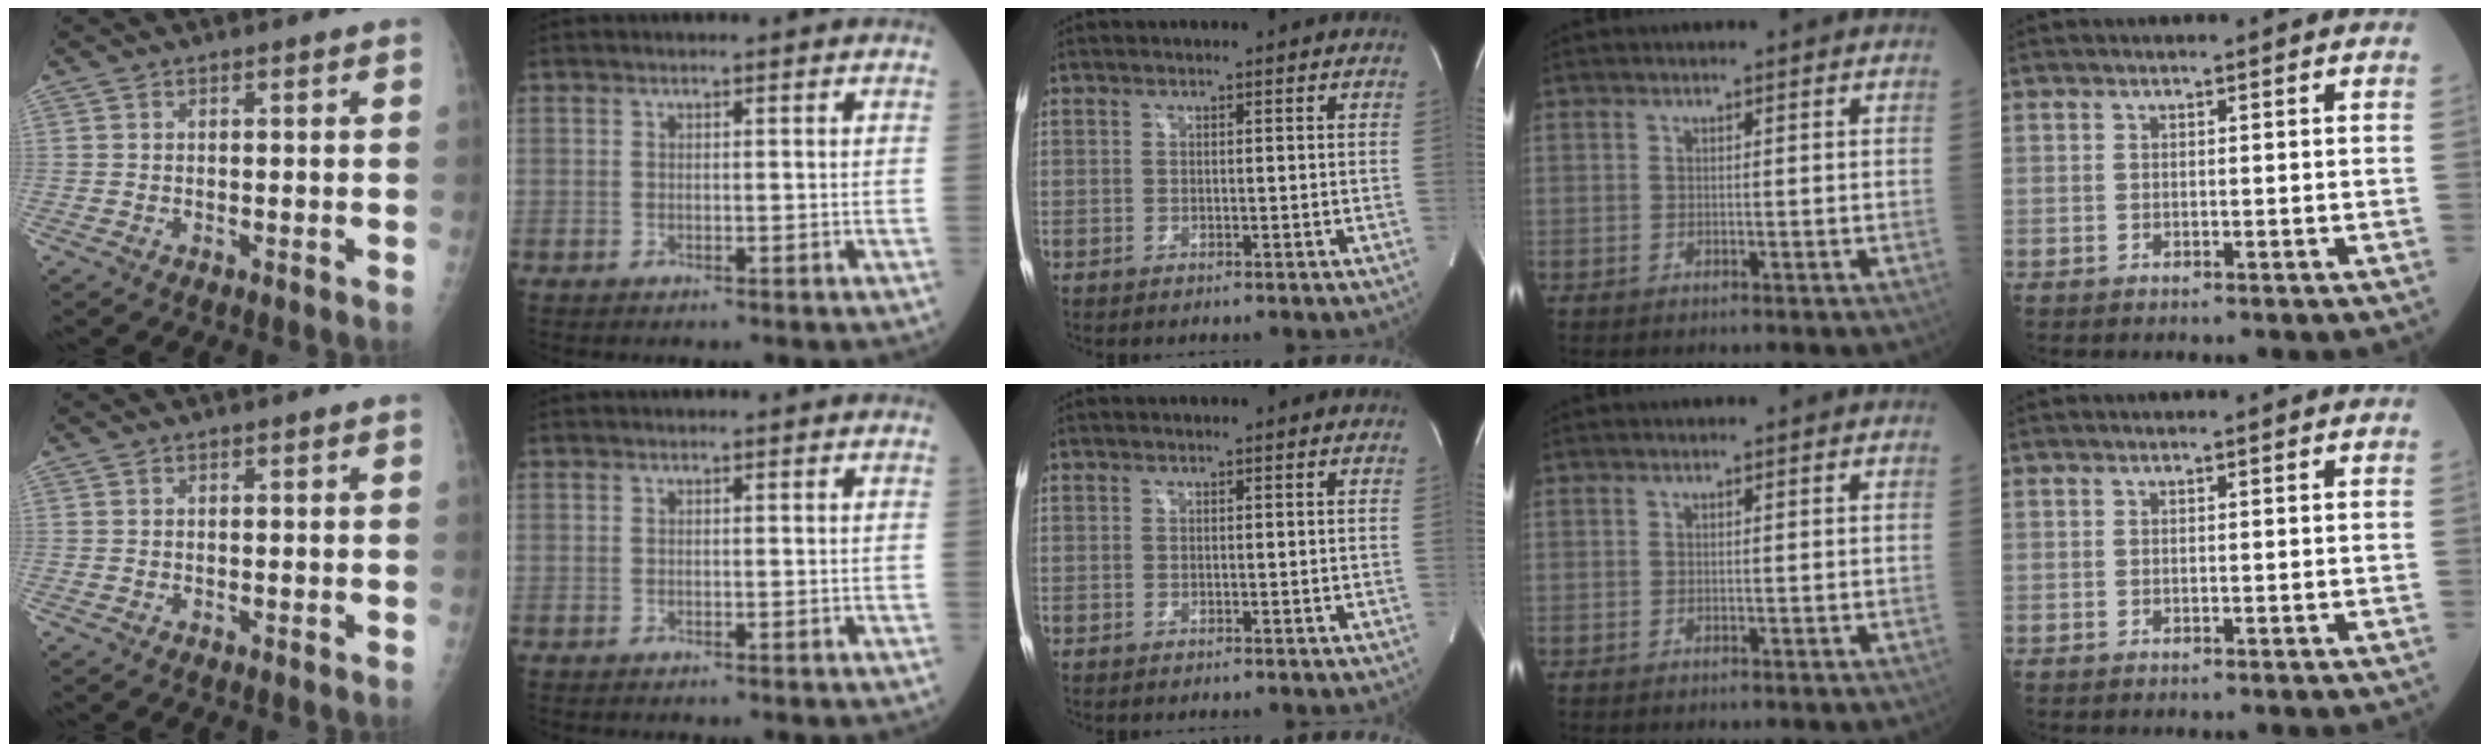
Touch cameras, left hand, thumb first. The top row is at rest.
{}